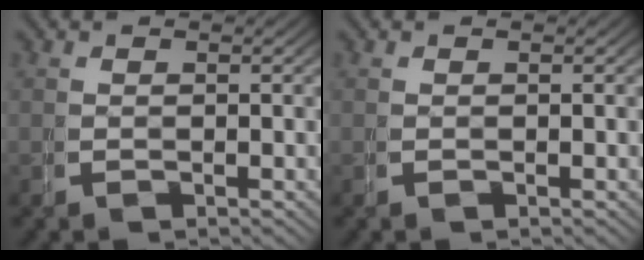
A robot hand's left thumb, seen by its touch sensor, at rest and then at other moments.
{"total": 0.0}